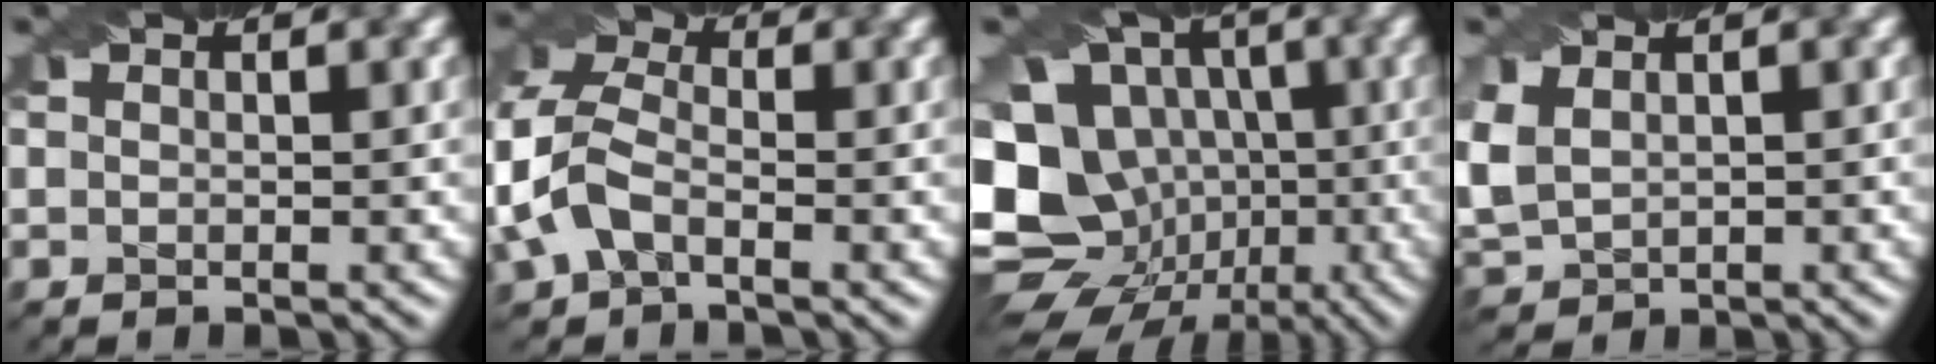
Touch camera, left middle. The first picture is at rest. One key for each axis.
{"total": 6.1, "fx": -1.3, "fy": 4.0, "fz": 4.4, "tx": -0.103, "ty": 0.017, "tz": -0.042}
{"total": 19.1, "fx": -4.0, "fy": 16.3, "fz": 9.1, "tx": -0.189, "ty": 0.005, "tz": -0.087}
{"total": 4.3, "fx": 1.2, "fy": 3.0, "fz": 2.9, "tx": -0.097, "ty": 0.004, "tz": 0.031}